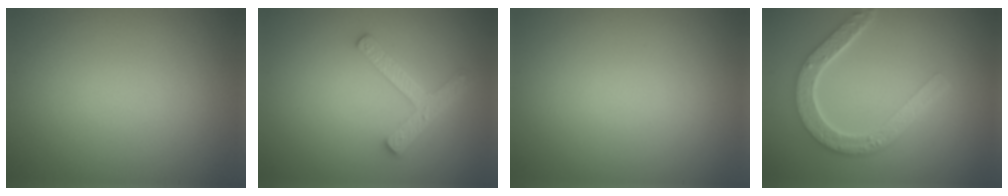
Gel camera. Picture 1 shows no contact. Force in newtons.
{"total": 3.8, "press": 2.9, "slide": 2.4}
{"total": 0.0}
{"total": 5.1, "press": 4.0, "slide": 3.2}